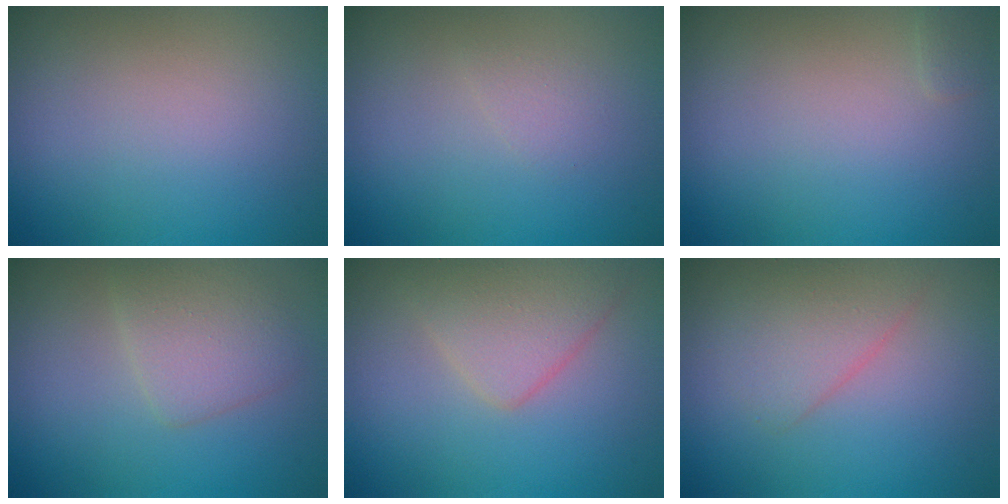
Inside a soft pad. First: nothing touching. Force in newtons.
{"total": 0.8, "press": 0.8, "slide": 0.0}
{"total": 0.5, "press": 0.5, "slide": 0.0}
{"total": 3.0, "press": 3.0, "slide": 0.1}
{"total": 3.8, "press": 3.8, "slide": 0.1}
{"total": 2.8, "press": 2.7, "slide": 0.2}